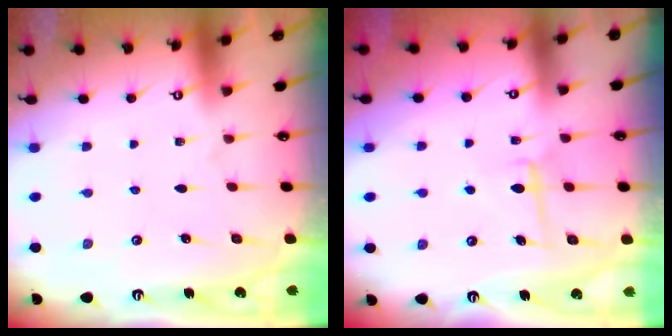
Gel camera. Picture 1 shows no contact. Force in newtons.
{"total": 6.6, "press": 6.5, "slide": 1.0}